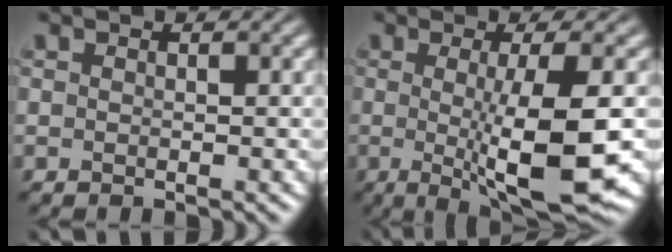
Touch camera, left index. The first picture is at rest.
{"total": 8.4, "force": [-0.8, 1.7, 8.2], "torque": [-0.118, -0.016, -0.009]}